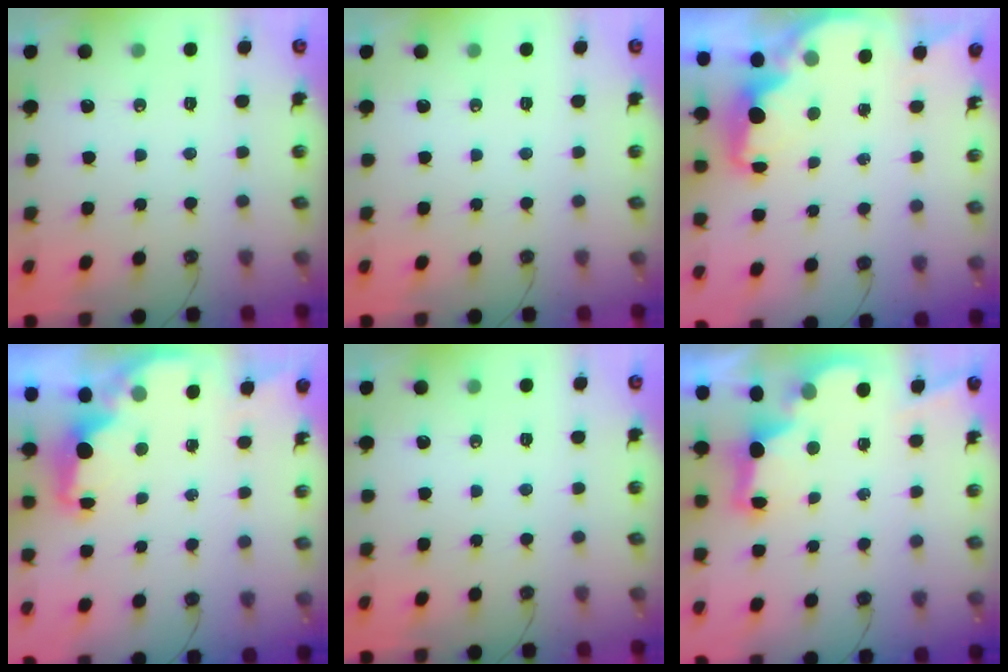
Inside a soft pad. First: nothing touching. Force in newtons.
{"total": 0.0}
{"total": 2.4, "press": 2.3, "slide": 0.8}
{"total": 2.4, "press": 2.2, "slide": 0.8}
{"total": 0.0}
{"total": 2.8, "press": 2.6, "slide": 0.9}